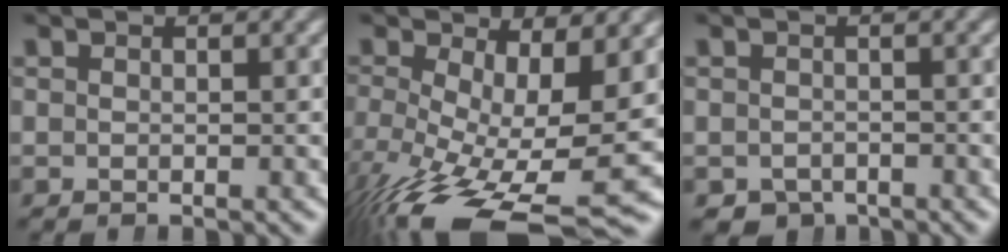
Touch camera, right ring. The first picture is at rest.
{"total": 11.0, "force": [-4.8, 5.0, 8.5], "torque": [-0.162, -0.072, -0.035]}
{"total": 3.7, "force": [-2.8, 2.4, 0.6], "torque": [-0.016, -0.024, -0.037]}